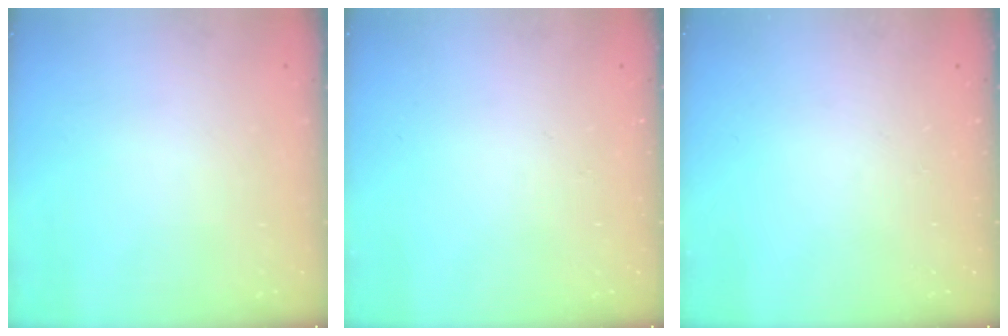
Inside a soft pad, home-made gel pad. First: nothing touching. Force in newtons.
{"total": 0.0}
{"total": 0.0}